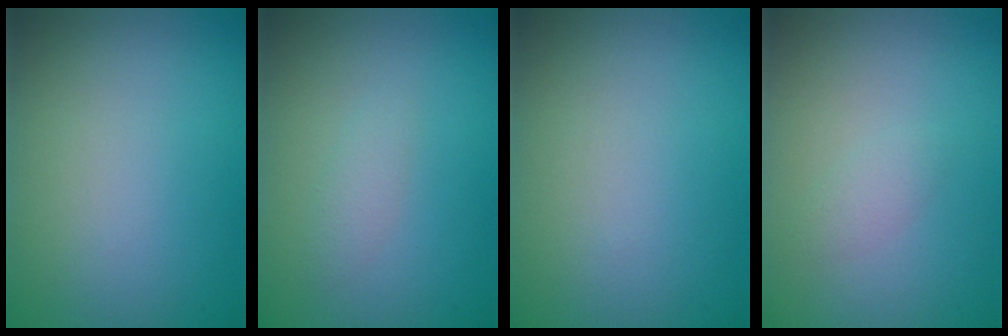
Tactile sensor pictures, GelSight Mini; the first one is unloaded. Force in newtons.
{"total": 1.1, "press": 1.1, "slide": 0.0}
{"total": 0.0}
{"total": 1.0, "press": 1.0, "slide": 0.0}